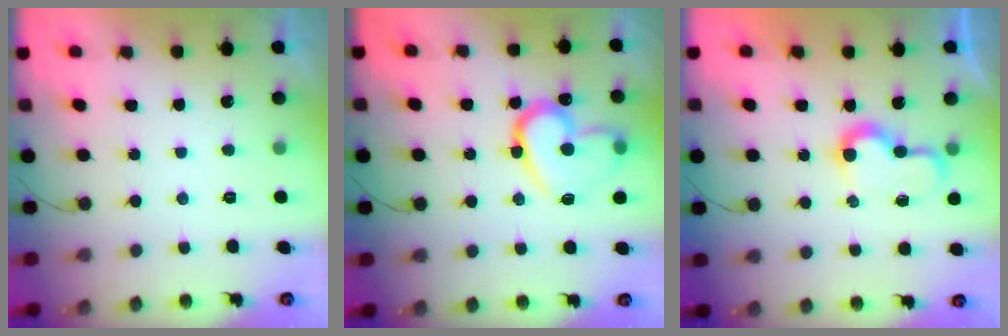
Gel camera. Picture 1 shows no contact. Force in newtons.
{"total": 16.3, "press": 16.2, "slide": 2.2}
{"total": 7.6, "press": 7.6, "slide": 0.5}